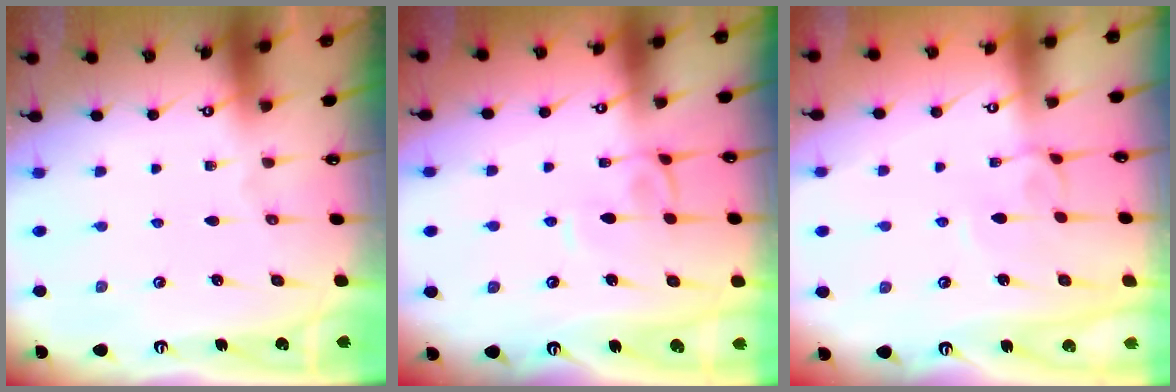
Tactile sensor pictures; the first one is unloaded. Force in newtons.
{"total": 2.1, "press": 2.1, "slide": 0.2}
{"total": 4.7, "press": 4.7, "slide": 0.0}